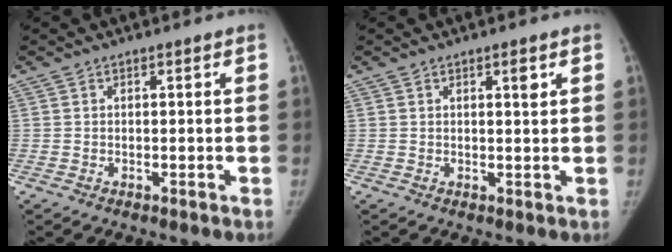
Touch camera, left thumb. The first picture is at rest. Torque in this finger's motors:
{"motor_torque": [-0.14, 0.02, 0.07, 0.14, 0.07]}